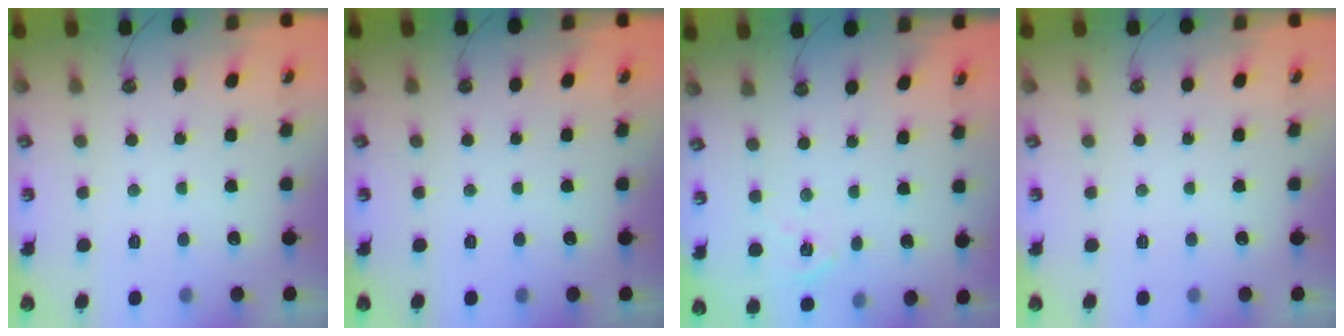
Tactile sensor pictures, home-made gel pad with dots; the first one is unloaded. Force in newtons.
{"total": 0.0}
{"total": 5.1, "press": 5.0, "slide": 0.7}
{"total": 0.0}